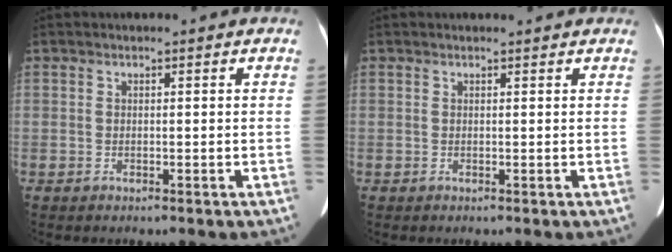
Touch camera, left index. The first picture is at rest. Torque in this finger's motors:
{"motor_torque": [0.21, -0.18, -0.01, 0.02]}